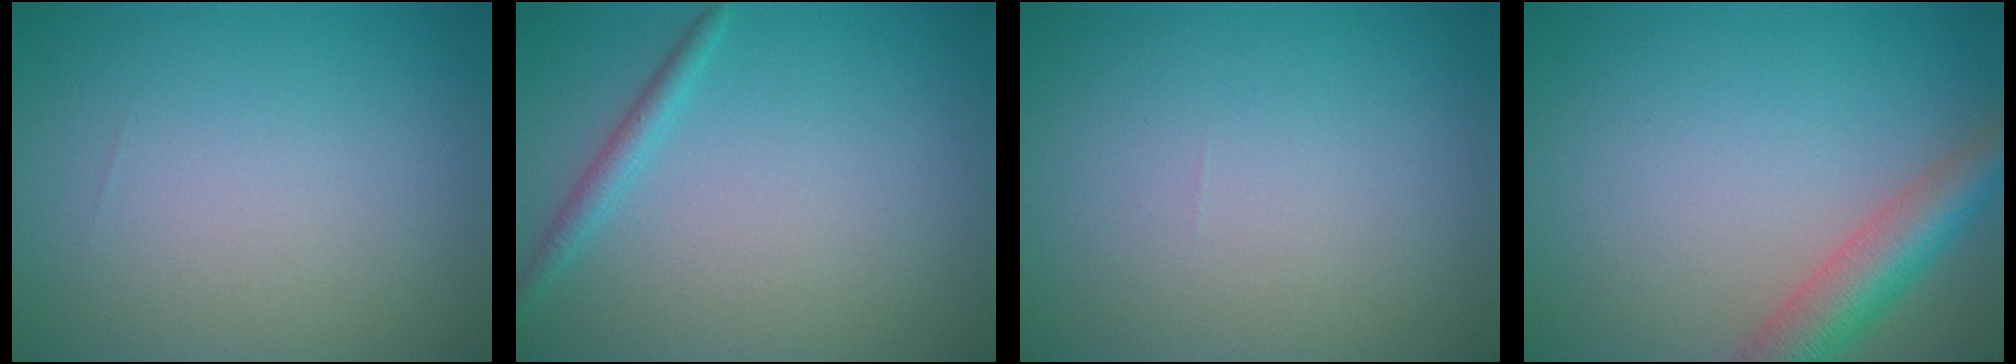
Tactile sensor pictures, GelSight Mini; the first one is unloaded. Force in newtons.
{"total": 1.5, "press": 1.5, "slide": 0.1}
{"total": 0.0}
{"total": 4.9, "press": 4.9, "slide": 0.2}